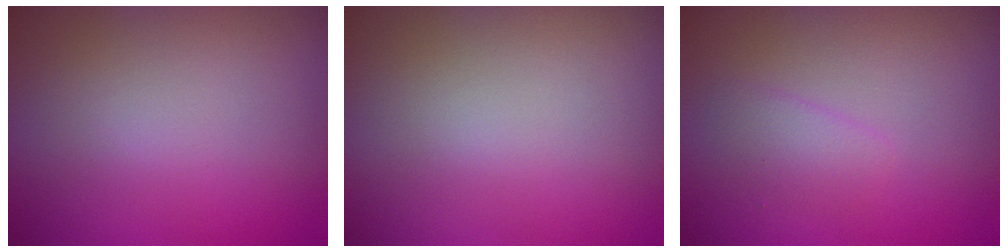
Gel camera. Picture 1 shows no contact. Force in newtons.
{"total": 0.0}
{"total": 1.4, "press": 1.4, "slide": 0.1}